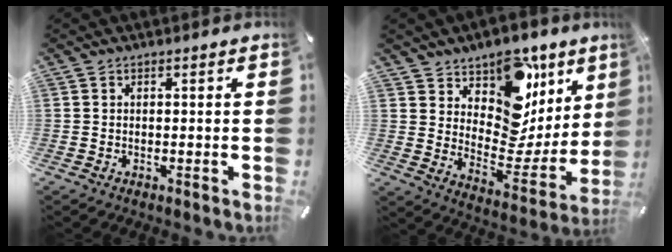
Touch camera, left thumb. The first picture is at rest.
{"total": 14.4, "force": [8.4, 10.1, 5.7], "torque": [-0.053, -0.090, 0.147]}